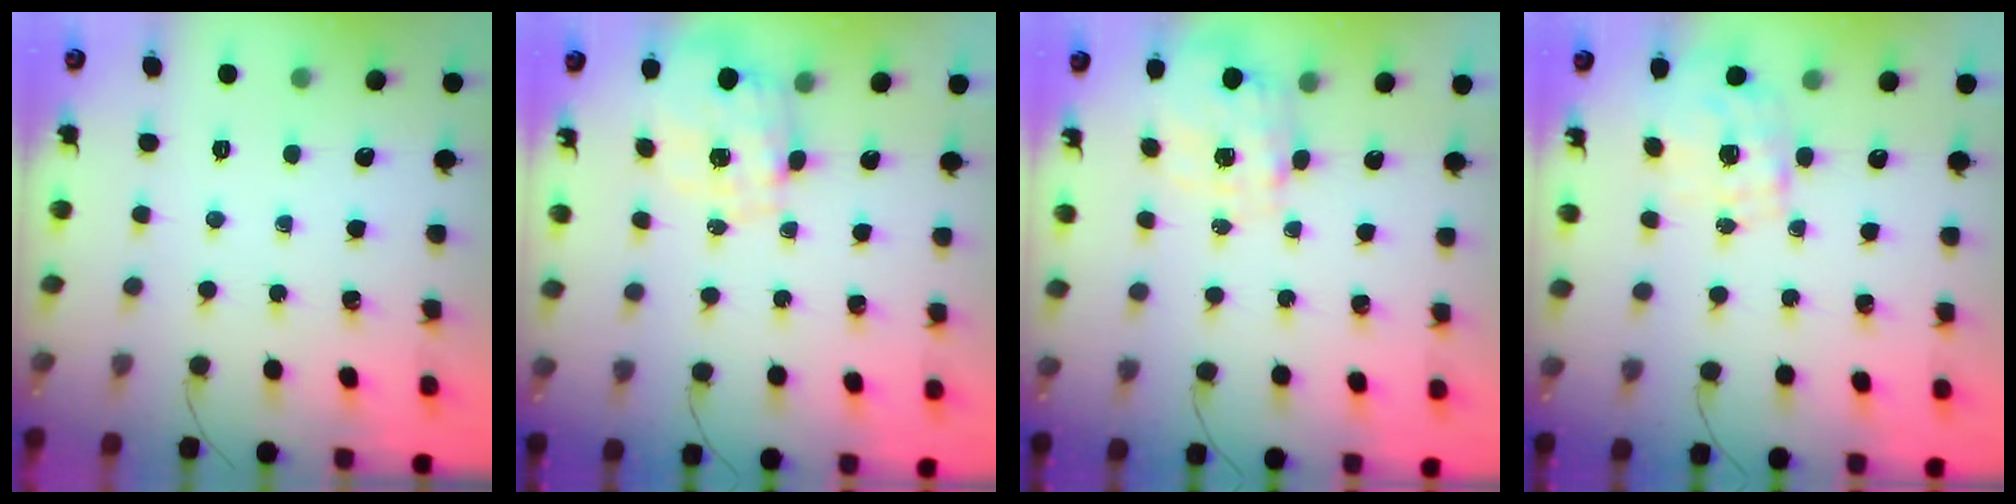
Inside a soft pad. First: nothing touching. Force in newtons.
{"total": 1.3, "press": 1.2, "slide": 0.5}
{"total": 3.6, "press": 3.5, "slide": 0.9}
{"total": 1.6, "press": 1.4, "slide": 0.8}